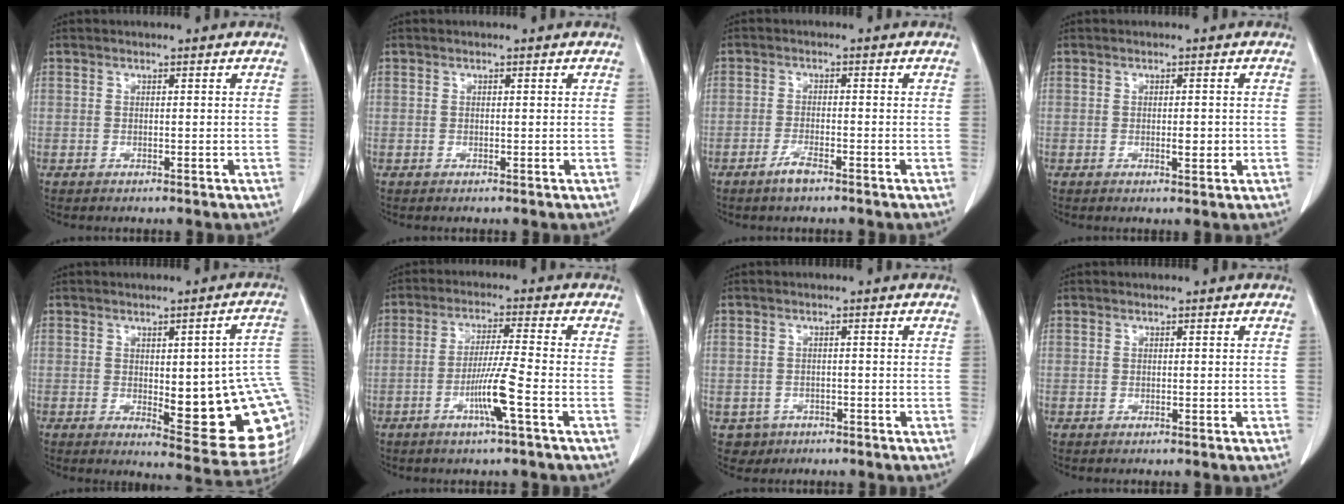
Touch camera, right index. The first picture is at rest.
{"total": 0.0}
{"total": 2.7, "force": [-1.9, 0.3, 1.9], "torque": [-0.039, -0.001, -0.035]}
{"total": 2.1, "force": [-0.3, 0.6, 2.0], "torque": [-0.032, -0.002, -0.002]}
{"total": 18.9, "force": [-0.6, 4.5, 18.4], "torque": [-0.157, 0.005, 0.010]}
{"total": 7.0, "force": [-2.7, -0.8, 6.4], "torque": [-0.124, -0.007, -0.053]}
{"total": 3.1, "force": [-1.3, 2.8, 0.0], "torque": [0.003, 0.010, -0.016]}
{"total": 0.0}